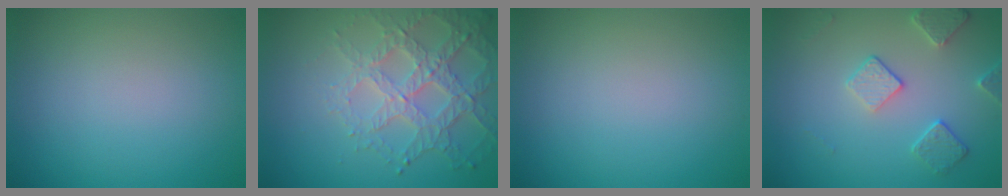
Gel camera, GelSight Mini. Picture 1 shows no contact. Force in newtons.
{"total": 4.7, "press": 4.1, "slide": 2.3}
{"total": 0.0}
{"total": 2.9, "press": 2.8, "slide": 0.9}